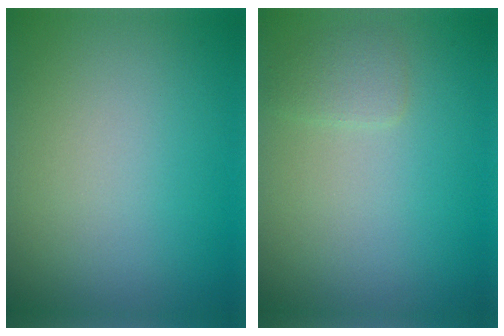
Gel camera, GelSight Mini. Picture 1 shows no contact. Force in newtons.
{"total": 1.3, "press": 1.3, "slide": 0.1}